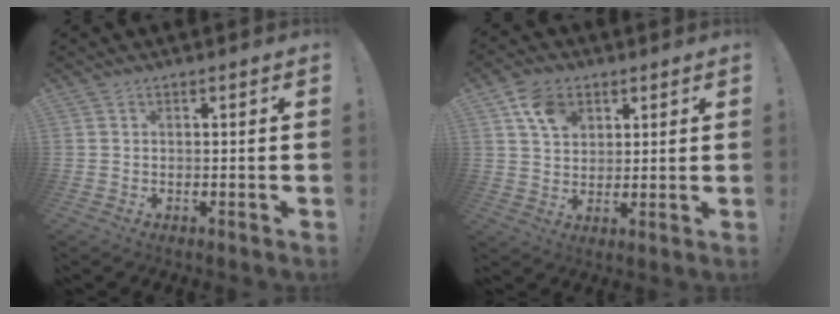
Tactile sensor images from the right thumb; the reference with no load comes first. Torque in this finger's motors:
{"motor_torque": [0.51, 0.80, -0.01, 0.18, 0.00]}